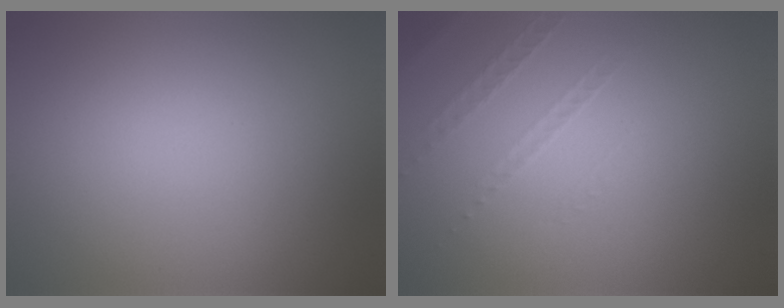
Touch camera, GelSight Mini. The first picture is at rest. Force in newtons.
{"total": 1.0, "press": 0.4, "slide": 0.9}